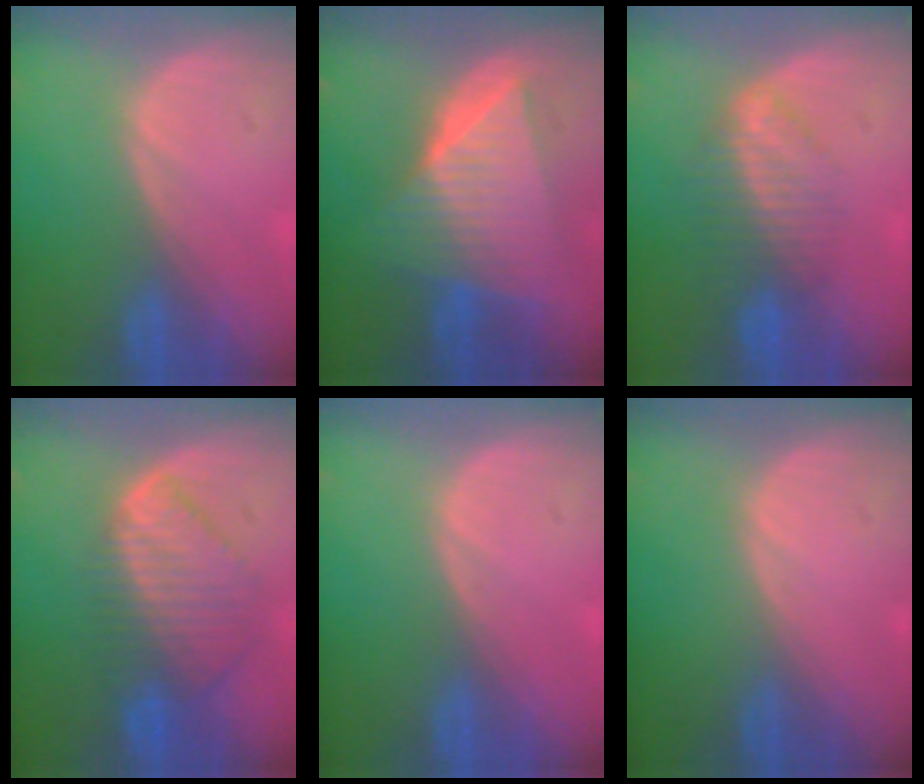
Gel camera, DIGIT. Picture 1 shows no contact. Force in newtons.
{"total": 10.0, "press": 10.0, "slide": 0.7}
{"total": 6.8, "press": 5.8, "slide": 3.5}
{"total": 8.4, "press": 7.6, "slide": 3.6}
{"total": 0.0}
{"total": 0.0}